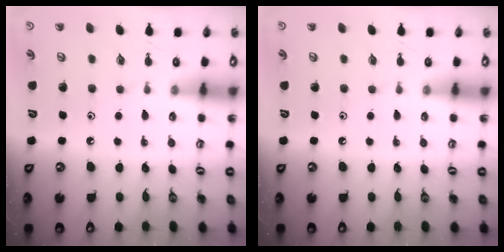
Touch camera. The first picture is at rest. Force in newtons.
{"total": 0.0}